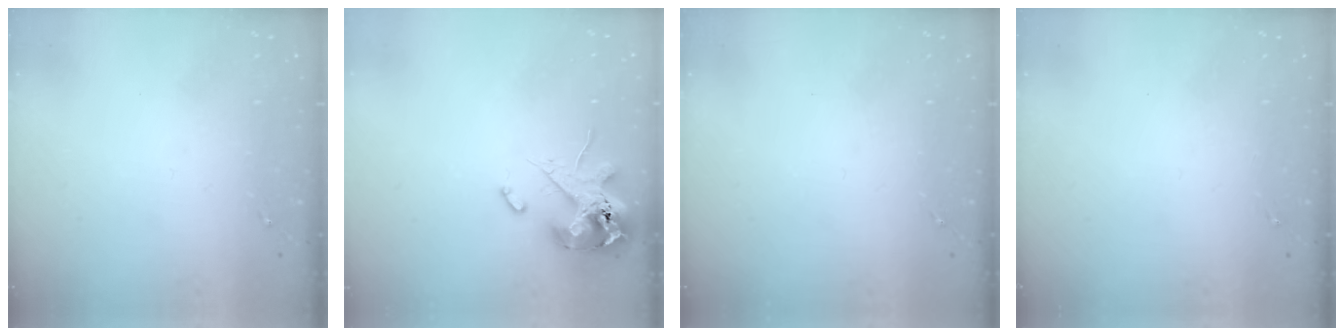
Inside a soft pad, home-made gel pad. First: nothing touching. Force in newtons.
{"total": 13.1, "press": 12.9, "slide": 2.2}
{"total": 0.0}
{"total": 0.0}